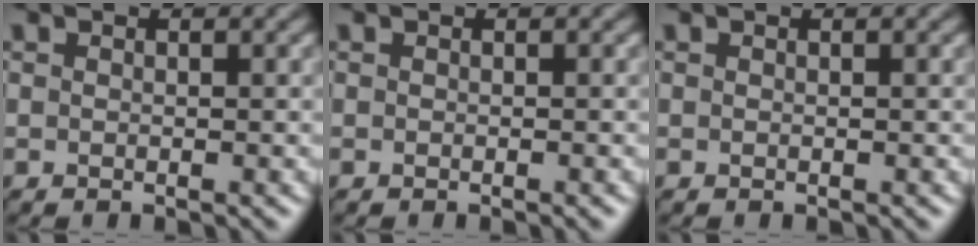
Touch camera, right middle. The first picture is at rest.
{"total": 0.6, "force": [-0.3, 0.1, 0.5], "torque": [-0.004, 0.000, -0.004]}
{"total": 0.0}